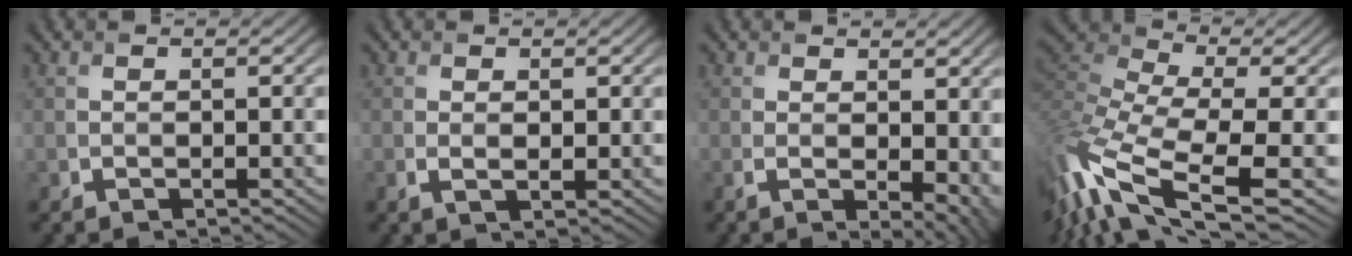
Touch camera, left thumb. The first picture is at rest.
{"total": 1.4, "force": [0.3, 0.7, 1.2], "torque": [-0.026, 0.000, 0.009]}
{"total": 5.2, "force": [0.1, 2.7, 4.5], "torque": [-0.062, -0.008, 0.016]}
{"total": 13.5, "force": [-4.0, 4.8, 12.0], "torque": [-0.299, -0.002, -0.074]}